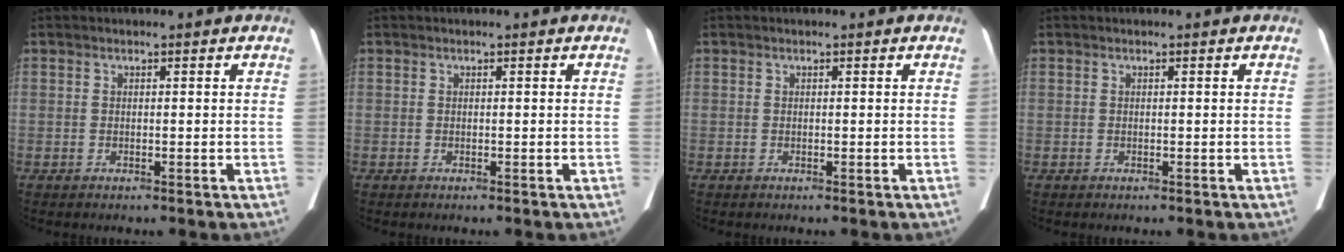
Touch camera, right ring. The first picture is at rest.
{"total": 0.0}
{"total": 0.0}
{"total": 0.0}